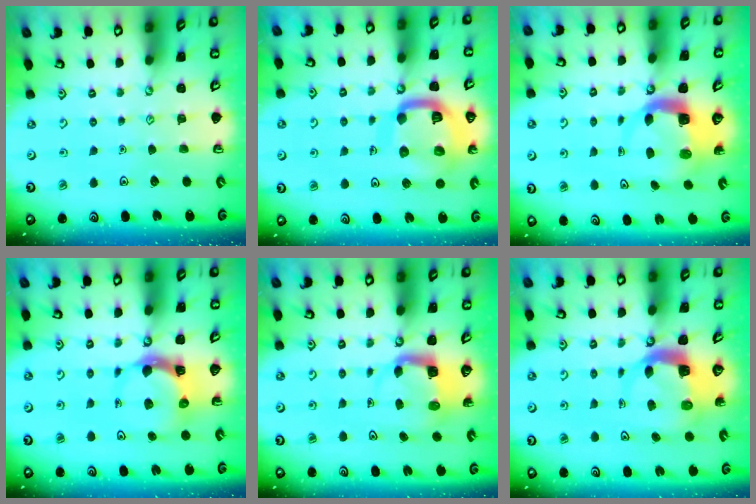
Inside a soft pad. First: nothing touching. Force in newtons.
{"total": 18.2, "press": 18.1, "slide": 2.0}
{"total": 4.0, "press": 4.0, "slide": 0.3}
{"total": 4.7, "press": 4.7, "slide": 0.7}
{"total": 4.7, "press": 4.7, "slide": 0.4}
{"total": 5.8, "press": 5.8, "slide": 0.6}